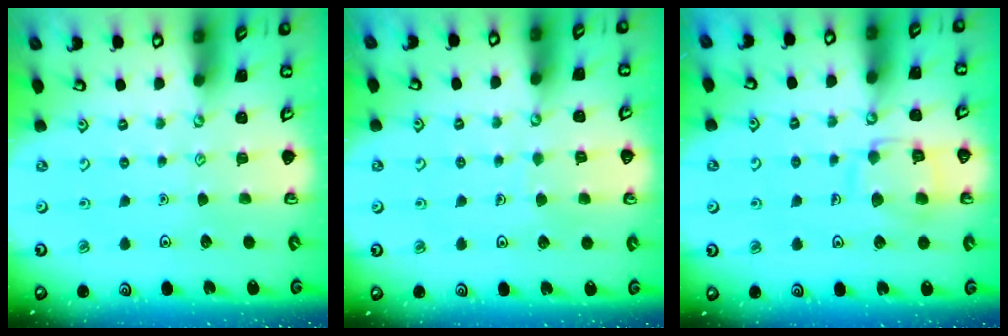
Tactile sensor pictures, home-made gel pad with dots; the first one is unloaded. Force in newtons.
{"total": 2.9, "press": 2.9, "slide": 0.2}
{"total": 10.9, "press": 10.9, "slide": 0.8}